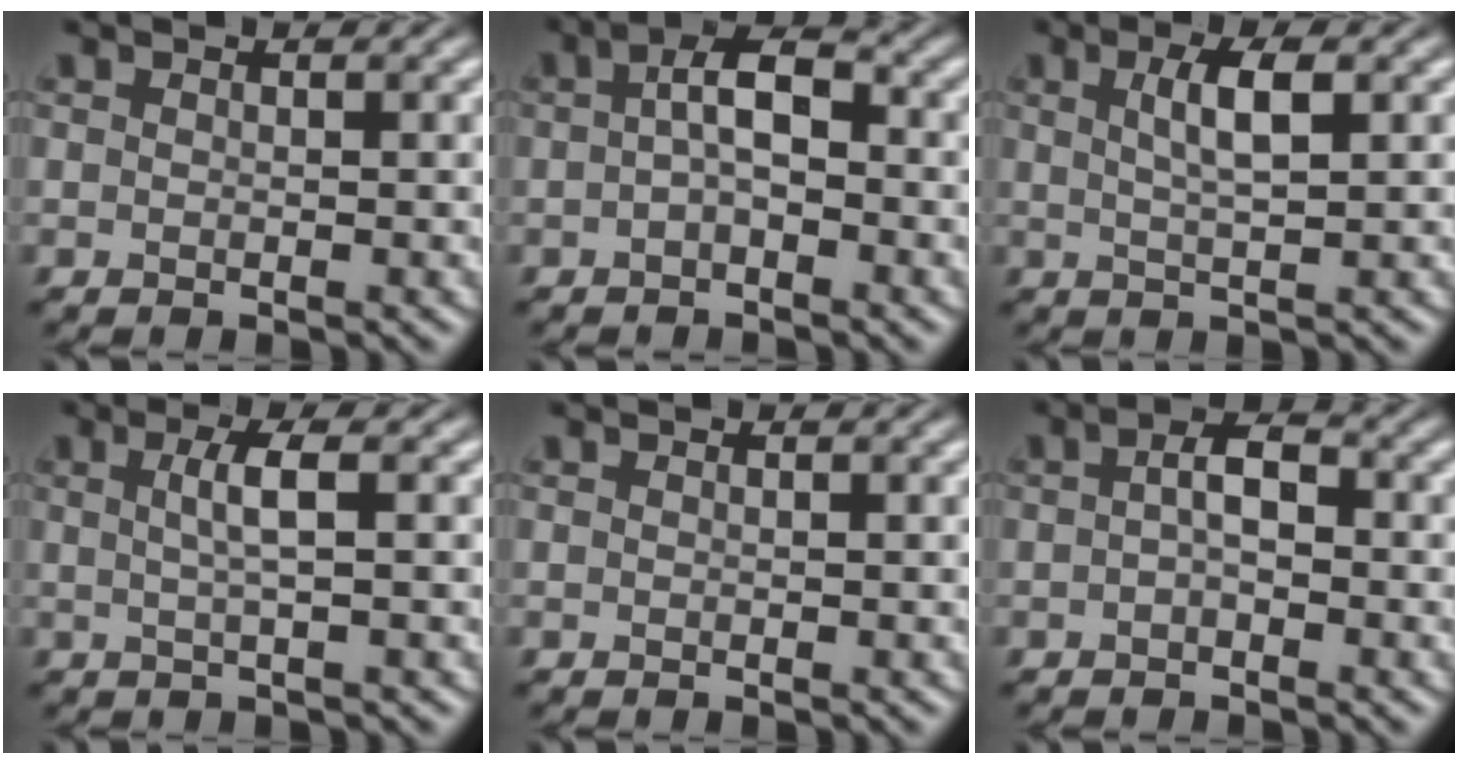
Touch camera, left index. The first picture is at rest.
{"total": 3.6, "force": [-0.1, 1.5, 3.2], "torque": [-0.058, 0.011, -0.011]}
{"total": 3.4, "force": [1.0, 0.8, 3.1], "torque": [-0.052, 0.006, 0.018]}
{"total": 2.6, "force": [0.4, 0.6, 2.6], "torque": [-0.045, 0.005, 0.004]}
{"total": 0.0}
{"total": 2.5, "force": [-0.2, 1.1, 2.2], "torque": [-0.039, 0.007, -0.009]}